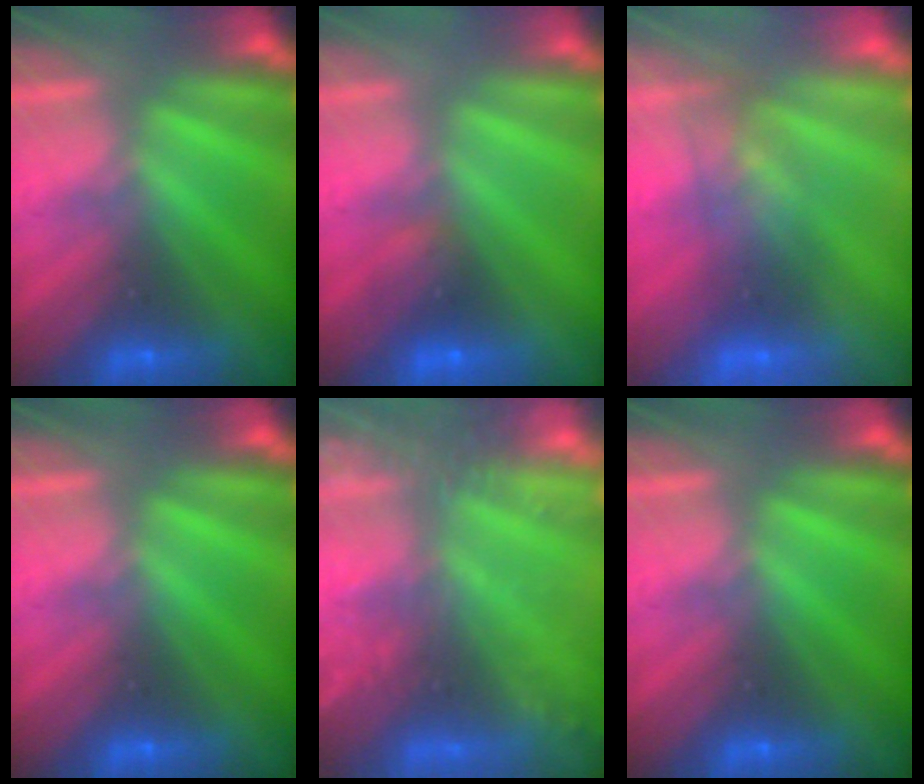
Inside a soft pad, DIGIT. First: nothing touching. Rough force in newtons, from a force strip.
{"total": 1.2}
{"total": 2.7}
{"total": 0.0}
{"total": 7.5}
{"total": 0.0}